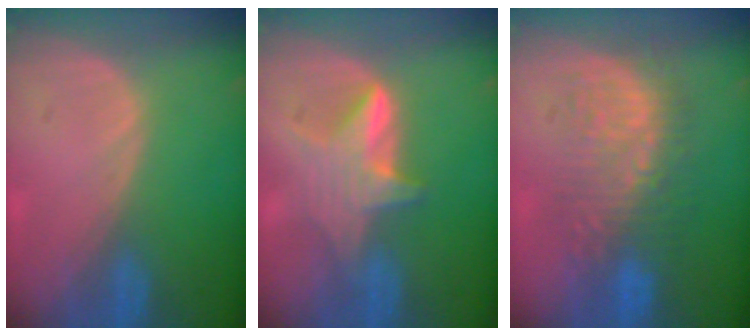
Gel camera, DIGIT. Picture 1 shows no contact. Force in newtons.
{"total": 6.1, "press": 5.8, "slide": 1.9}
{"total": 8.7, "press": 8.6, "slide": 1.4}